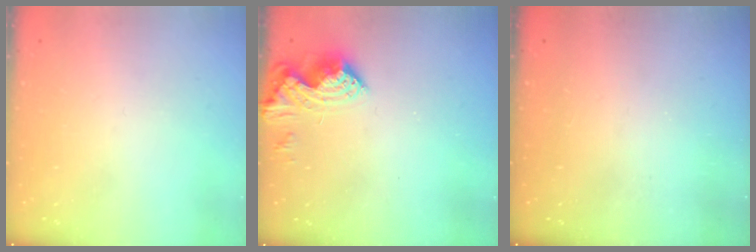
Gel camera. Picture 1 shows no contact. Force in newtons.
{"total": 12.7, "press": 12.7, "slide": 0.9}
{"total": 0.6, "press": 0.6, "slide": 0.2}